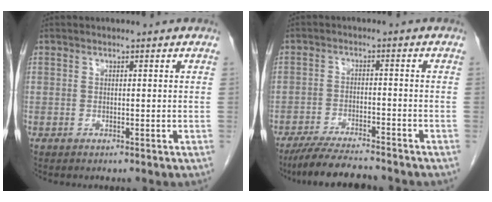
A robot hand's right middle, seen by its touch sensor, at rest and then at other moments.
{"total": 9.1, "force": [-8.2, 0.6, 4.0], "torque": [-0.066, -0.021, -0.134]}